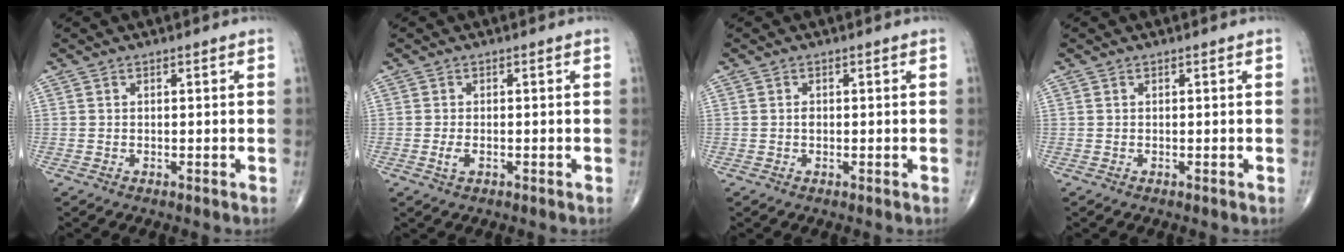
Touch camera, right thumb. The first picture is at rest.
{"total": 1.7, "force": [-0.5, 0.9, 1.3], "torque": [-0.028, 0.001, -0.009]}
{"total": 0.8, "force": [0.0, 0.6, 0.6], "torque": [-0.010, 0.001, 0.000]}
{"total": 0.0}